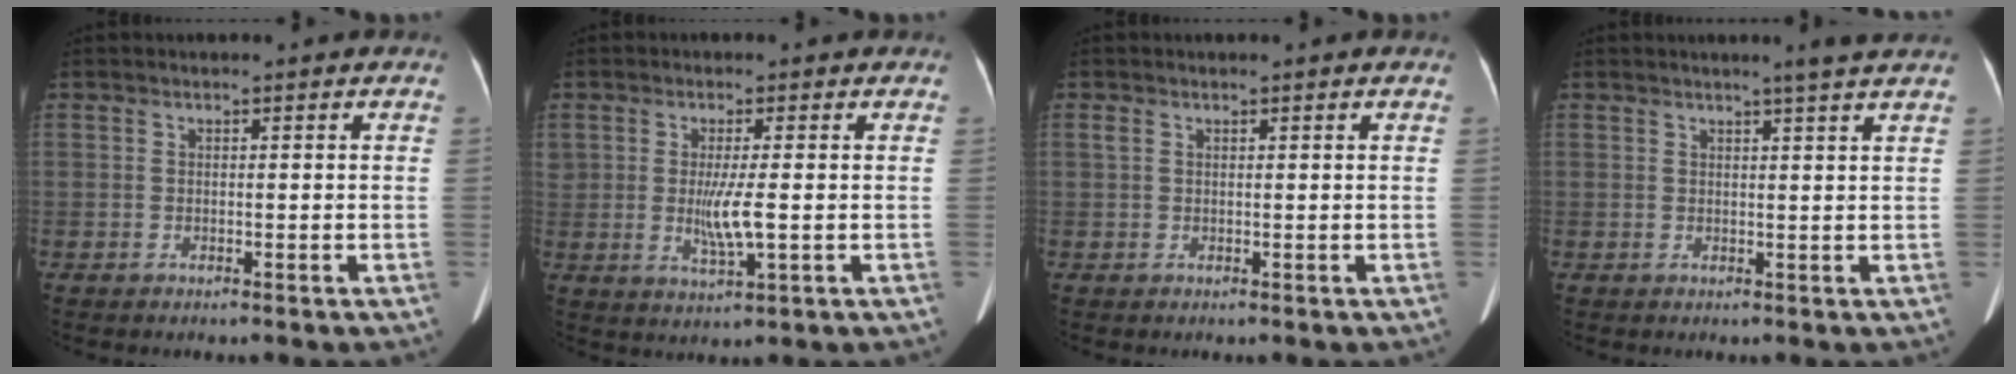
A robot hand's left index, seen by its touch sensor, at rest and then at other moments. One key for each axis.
{"total": 4.5, "fx": -0.5, "fy": 0.5, "fz": 4.4, "tx": -0.084, "ty": -0.023, "tz": -0.008}
{"total": 1.0, "fx": 0.7, "fy": 0.2, "fz": 0.8, "tx": -0.018, "ty": 0.003, "tz": 0.012}
{"total": 3.6, "fx": 2.8, "fy": -1.0, "fz": 2.0, "tx": -0.024, "ty": -0.019, "tz": 0.024}